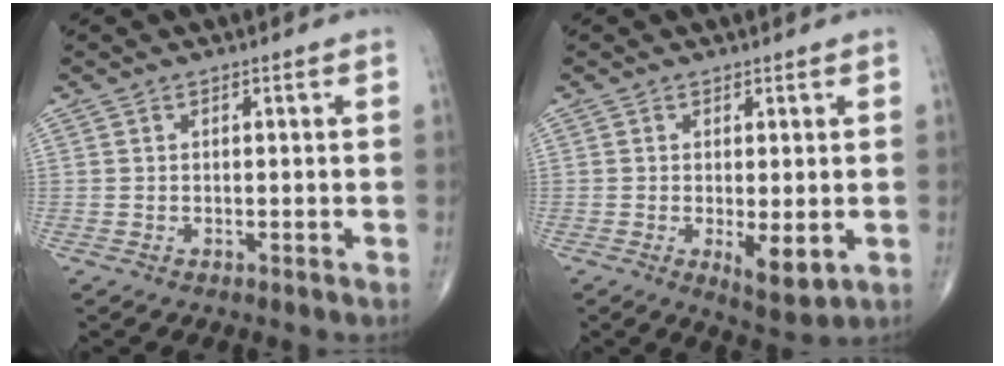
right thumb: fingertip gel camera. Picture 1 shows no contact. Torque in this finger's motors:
{"motor_torque": [0.08, 0.62, -0.03, -0.08, 0.10]}